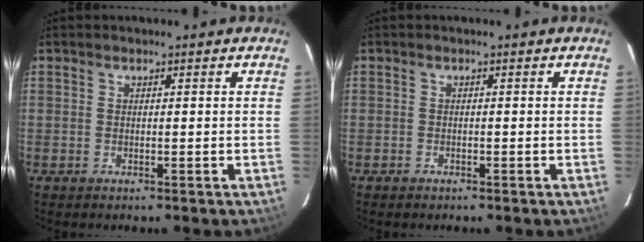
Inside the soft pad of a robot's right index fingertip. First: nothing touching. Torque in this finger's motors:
{"motor_torque": [-0.07, 0.04, 0.06, -0.01]}